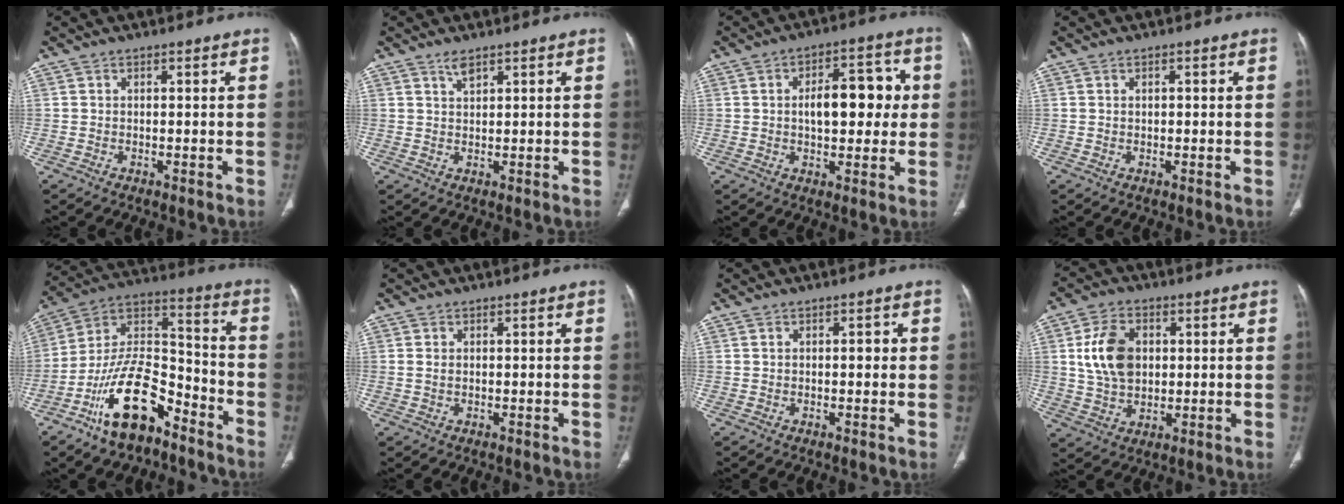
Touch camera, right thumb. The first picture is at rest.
{"total": 2.0, "force": [1.6, 0.6, 1.1], "torque": [-0.014, -0.004, 0.031]}
{"total": 11.8, "force": [1.1, 6.4, 9.9], "torque": [-0.111, 0.023, 0.016]}
{"total": 0.6, "force": [0.1, 0.4, 0.5], "torque": [-0.012, 0.002, 0.005]}
{"total": 17.9, "force": [-10.9, 8.2, 11.5], "torque": [-0.183, 0.089, -0.202]}
{"total": 1.2, "force": [0.1, 0.8, 0.8], "torque": [-0.021, 0.003, 0.006]}
{"total": 1.5, "force": [0.1, 0.8, 1.3], "torque": [-0.014, 0.003, 0.000]}
{"total": 10.7, "force": [1.9, 7.6, 7.4], "torque": [-0.120, -0.002, 0.039]}